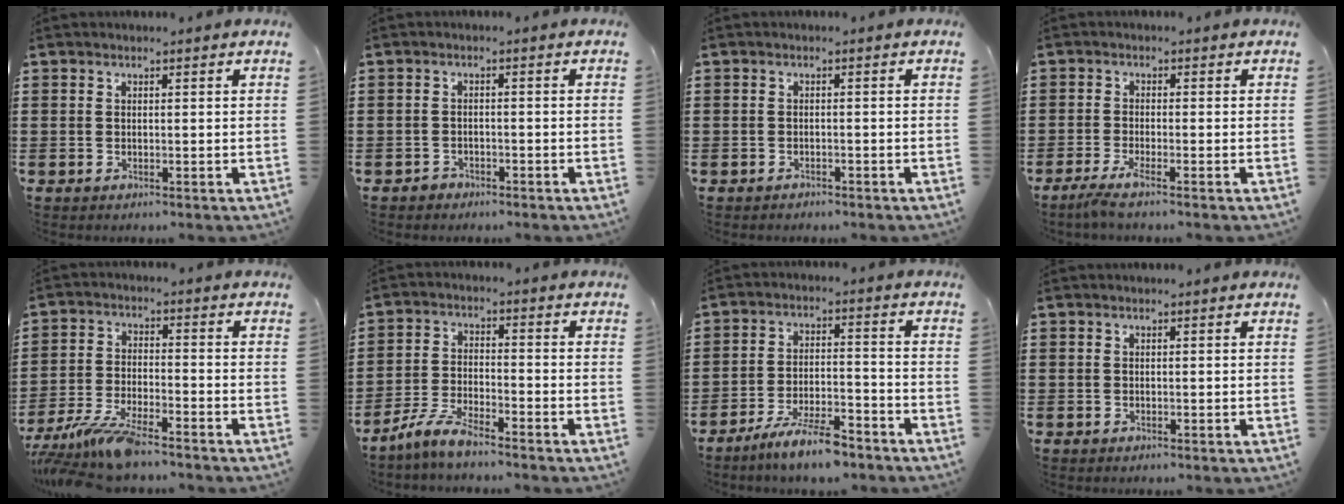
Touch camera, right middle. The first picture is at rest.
{"total": 1.6, "force": [-1.4, 0.8, 0.0], "torque": [-0.005, 0.004, -0.031]}
{"total": 1.2, "force": [-1.0, 0.5, -0.1], "torque": [-0.001, 0.004, -0.025]}
{"total": 2.5, "force": [-1.7, -0.2, 1.8], "torque": [-0.046, -0.009, -0.035]}
{"total": 8.1, "force": [-6.9, 0.8, 4.0], "torque": [-0.096, -0.008, -0.136]}
{"total": 5.5, "force": [-4.9, 0.5, 2.6], "torque": [-0.070, -0.007, -0.099]}
{"total": 7.7, "force": [-6.5, 1.0, 4.1], "torque": [-0.080, 0.004, -0.121]}
{"total": 0.0}